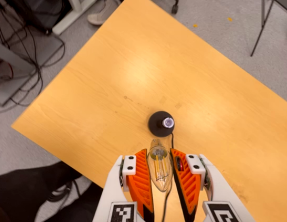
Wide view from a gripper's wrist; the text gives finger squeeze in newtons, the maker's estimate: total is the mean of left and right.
{"total": 10.7, "left": 10.1, "right": 11.2}